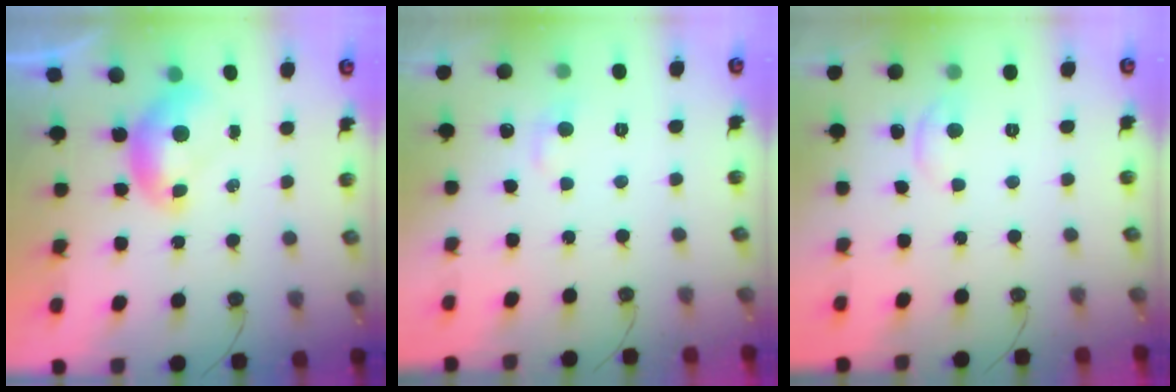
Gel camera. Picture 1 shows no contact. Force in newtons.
{"total": 1.0, "press": 0.7, "slide": 0.8}
{"total": 1.1, "press": 1.1, "slide": 0.2}